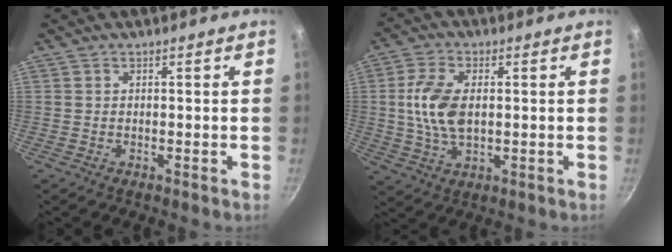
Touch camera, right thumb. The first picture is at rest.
{"total": 9.9, "force": [0.9, 5.7, 8.1], "torque": [-0.158, 0.003, 0.016]}